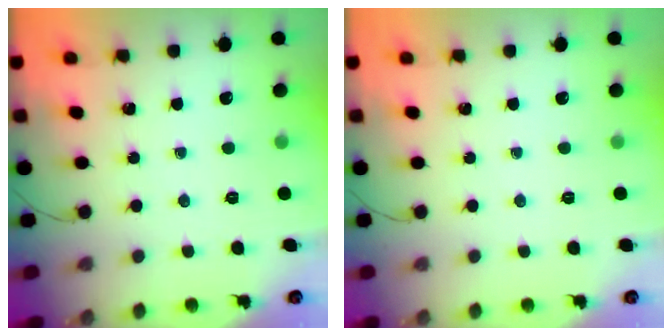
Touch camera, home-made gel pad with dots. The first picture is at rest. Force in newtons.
{"total": 0.0}